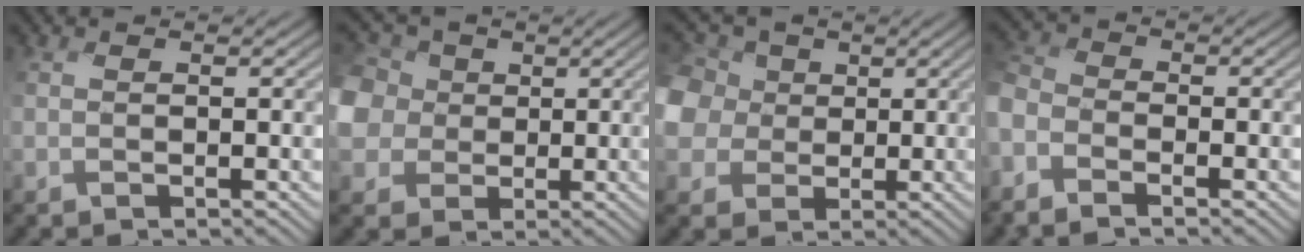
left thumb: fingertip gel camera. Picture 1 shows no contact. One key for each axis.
{"total": 9.4, "fx": 0.6, "fy": 8.4, "fz": 4.2, "tx": -0.162, "ty": -0.013, "tz": -0.007}
{"total": 9.6, "fx": 1.0, "fy": 8.6, "fz": 4.2, "tx": -0.172, "ty": -0.007, "tz": 0.002}
{"total": 4.4, "fx": -3.2, "fy": 2.6, "fz": 1.4, "tx": -0.055, "ty": -0.001, "tz": -0.086}